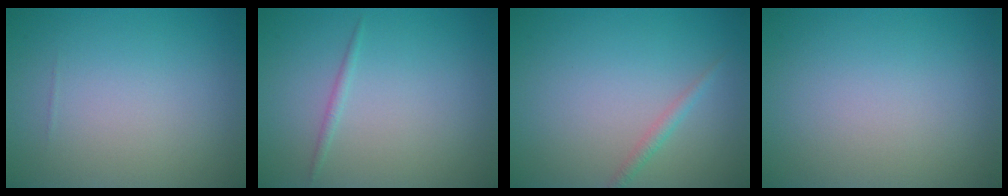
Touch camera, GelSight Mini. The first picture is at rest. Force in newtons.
{"total": 0.7, "press": 0.7, "slide": 0.0}
{"total": 1.1, "press": 1.1, "slide": 0.0}
{"total": 0.0}